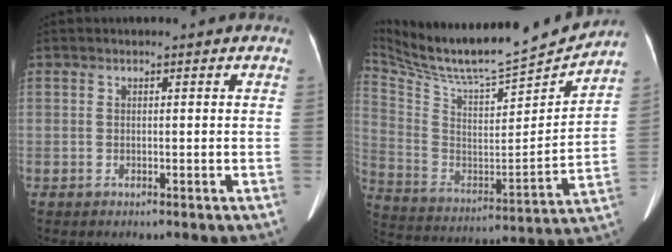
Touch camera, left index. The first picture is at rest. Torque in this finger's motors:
{"motor_torque": [-0.05, -1.21, 0.00, 0.00]}